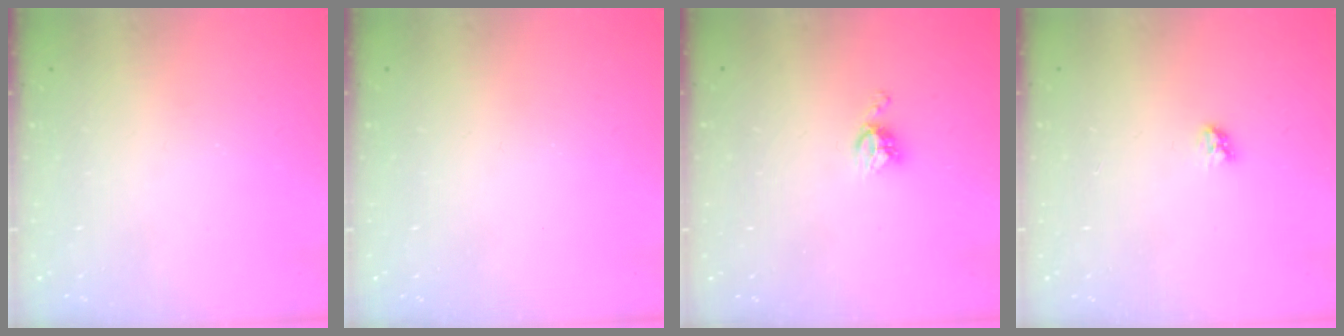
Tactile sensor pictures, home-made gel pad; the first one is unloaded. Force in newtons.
{"total": 0.0}
{"total": 4.5, "press": 4.5, "slide": 0.3}
{"total": 3.0, "press": 3.0, "slide": 0.3}